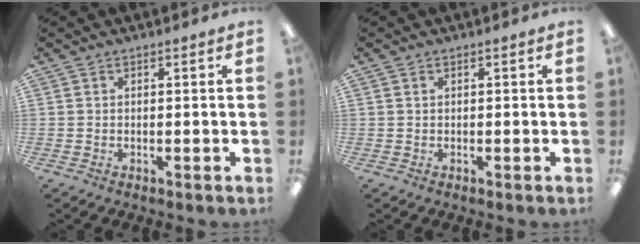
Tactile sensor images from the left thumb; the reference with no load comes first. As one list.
[{"total": 0.5, "force": [0.2, 0.4, 0.2], "torque": [-0.004, 0.004, 0.002]}]